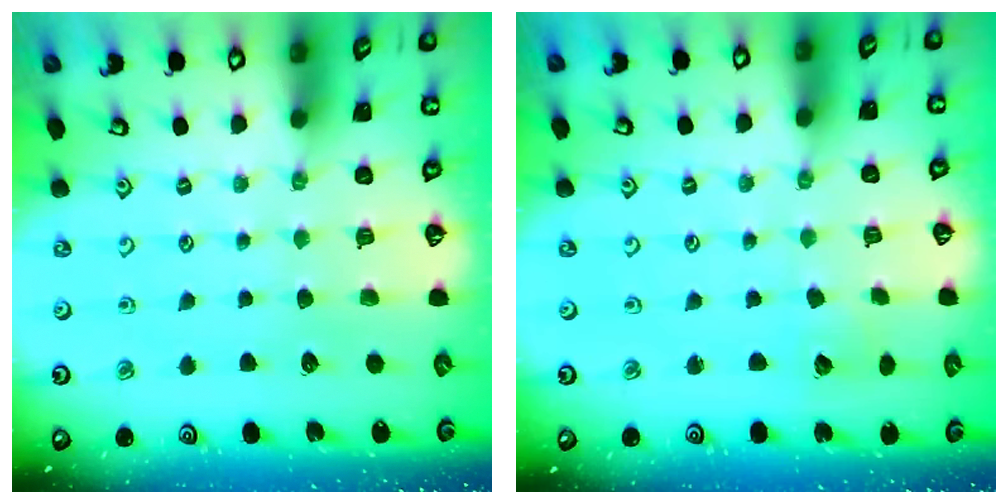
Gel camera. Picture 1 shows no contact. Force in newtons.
{"total": 3.9, "press": 3.9, "slide": 0.5}